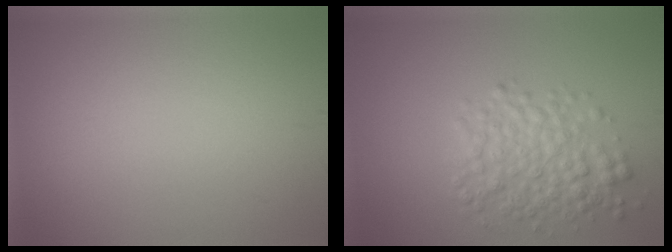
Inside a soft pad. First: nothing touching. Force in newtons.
{"total": 4.5, "press": 4.5, "slide": 0.1}